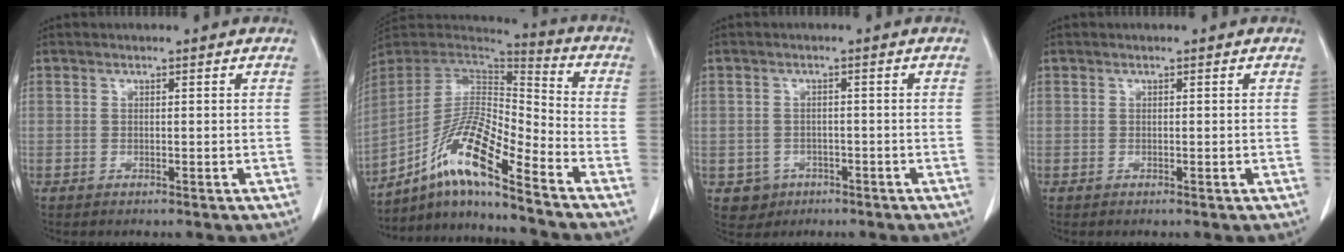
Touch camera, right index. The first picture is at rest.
{"total": 14.6, "force": [-9.4, 1.2, 11.1], "torque": [-0.210, 0.007, -0.169]}
{"total": 3.5, "force": [-1.4, 3.2, 0.1], "torque": [0.004, 0.013, -0.015]}
{"total": 0.0}